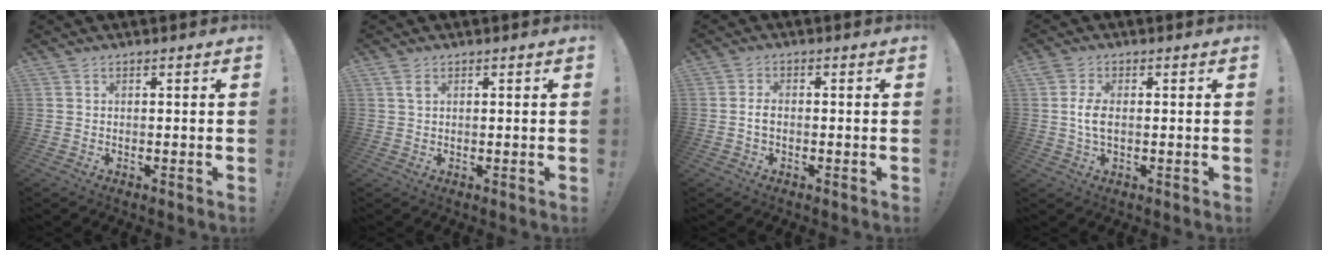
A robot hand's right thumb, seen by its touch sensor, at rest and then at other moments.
{"total": 1.9, "force": [1.0, 0.8, 1.4], "torque": [-0.030, 0.002, 0.017]}
{"total": 2.2, "force": [-0.4, 1.3, 1.8], "torque": [-0.030, 0.007, -0.008]}
{"total": 4.9, "force": [0.2, 2.6, 4.1], "torque": [-0.078, -0.001, -0.002]}